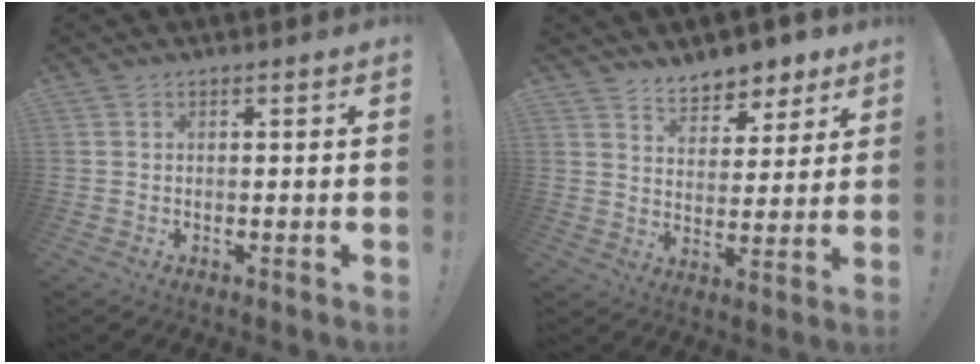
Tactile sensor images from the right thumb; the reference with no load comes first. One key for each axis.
{"total": 8.2, "fx": 6.9, "fy": 4.1, "fz": 1.8, "tx": -0.028, "ty": -0.052, "tz": 0.130}